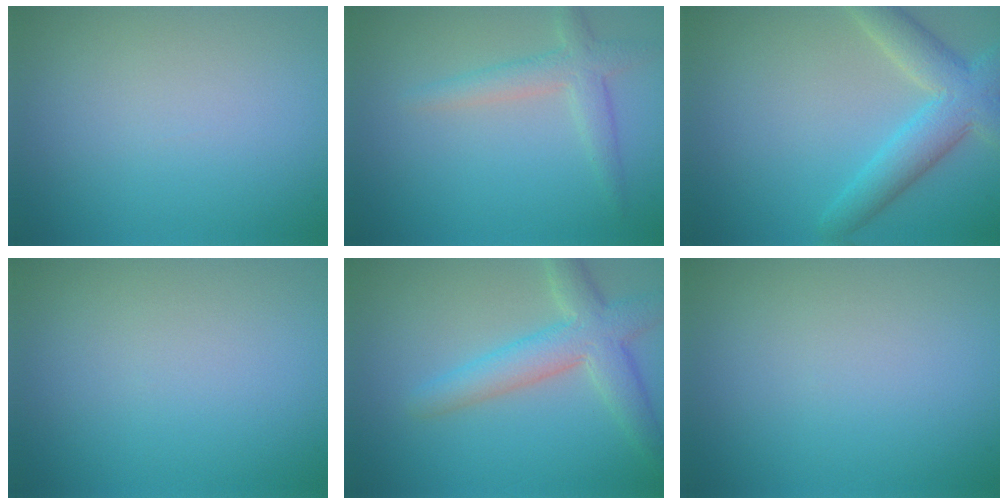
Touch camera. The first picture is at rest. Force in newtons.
{"total": 2.7, "press": 2.7, "slide": 0.1}
{"total": 5.5, "press": 5.4, "slide": 0.4}
{"total": 0.0}
{"total": 4.9, "press": 4.9, "slide": 0.3}
{"total": 0.0}